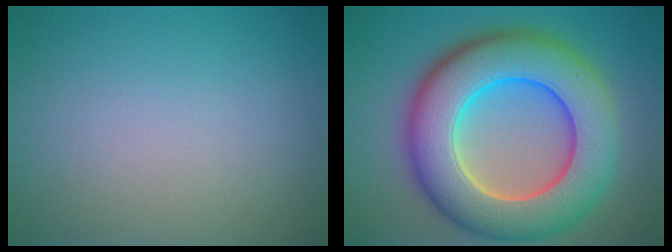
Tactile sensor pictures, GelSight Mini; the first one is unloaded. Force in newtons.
{"total": 12.7, "press": 12.7, "slide": 0.8}